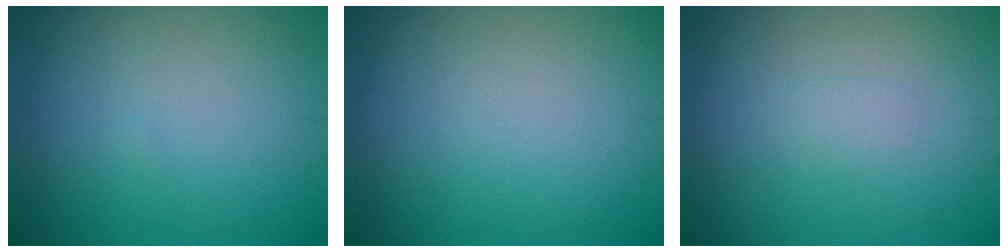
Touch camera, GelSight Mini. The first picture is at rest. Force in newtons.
{"total": 0.0}
{"total": 0.7, "press": 0.7, "slide": 0.1}